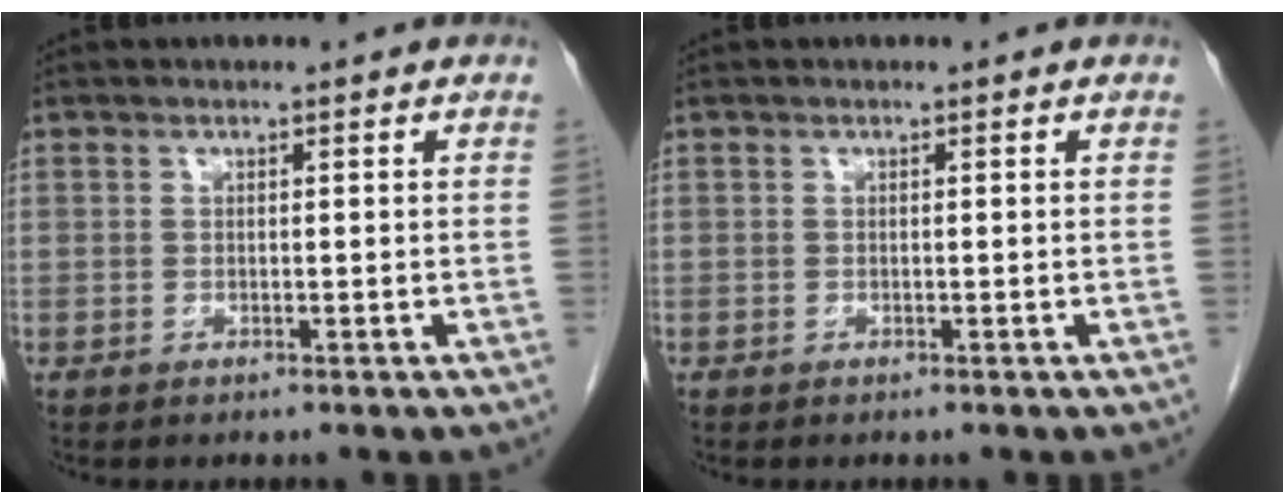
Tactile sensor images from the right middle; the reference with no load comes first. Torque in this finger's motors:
{"motor_torque": [0.02, -0.17, -0.11, -0.07]}